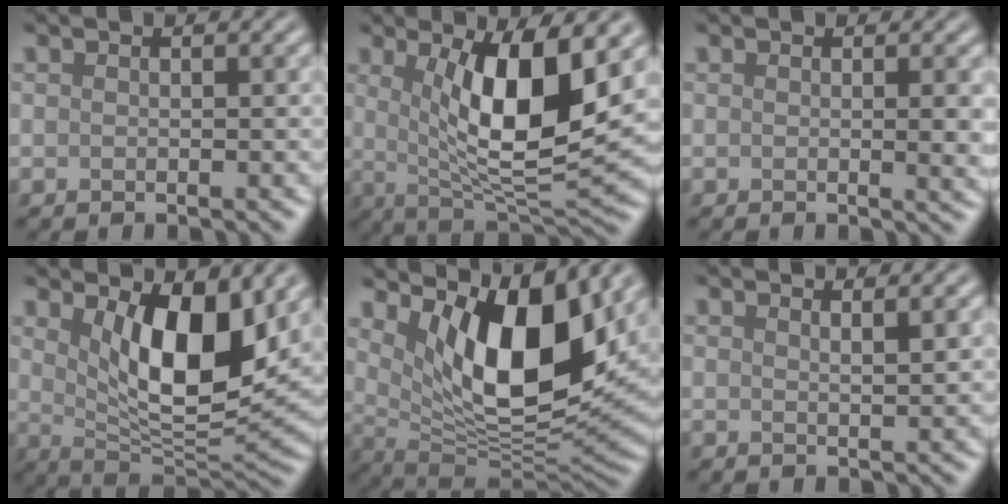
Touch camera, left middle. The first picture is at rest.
{"total": 9.7, "force": [2.1, 2.8, 9.0], "torque": [-0.143, -0.019, 0.043]}
{"total": 2.3, "force": [0.2, 0.6, 2.2], "torque": [-0.021, -0.003, 0.000]}
{"total": 9.1, "force": [2.8, 3.5, 7.9], "torque": [-0.130, -0.023, 0.052]}
{"total": 11.6, "force": [4.1, 4.9, 9.6], "torque": [-0.149, -0.019, 0.076]}
{"total": 1.5, "force": [1.1, 0.5, 1.0], "torque": [-0.001, 0.002, 0.012]}